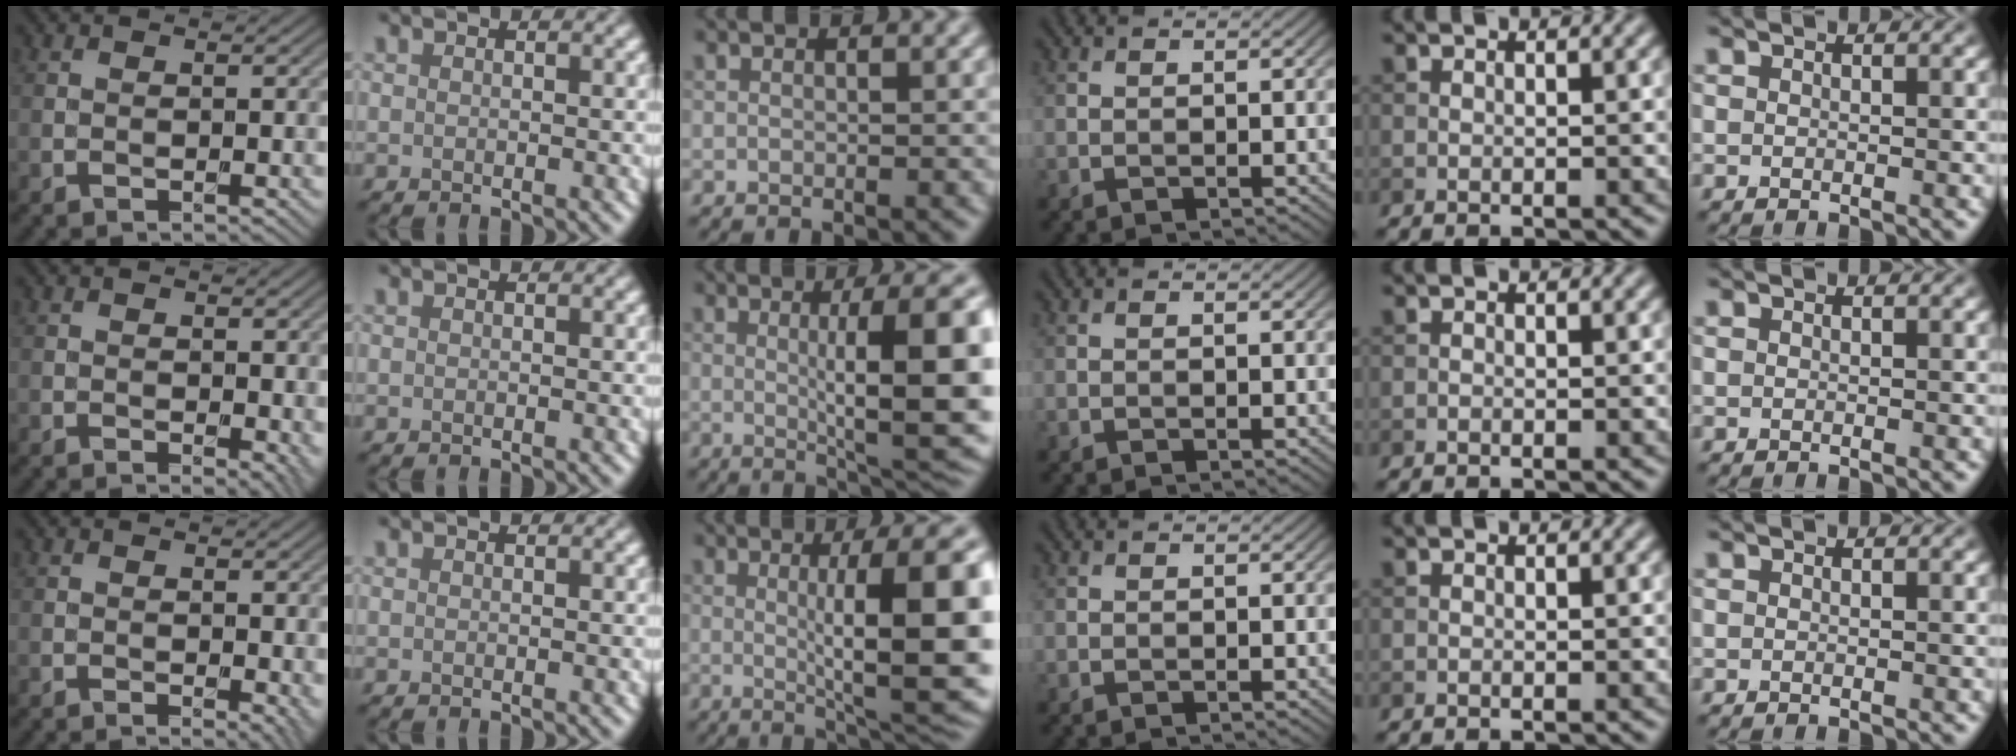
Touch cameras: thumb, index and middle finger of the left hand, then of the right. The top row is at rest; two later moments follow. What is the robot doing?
{"motion": "unscrew", "object": "dispenser bottle"}